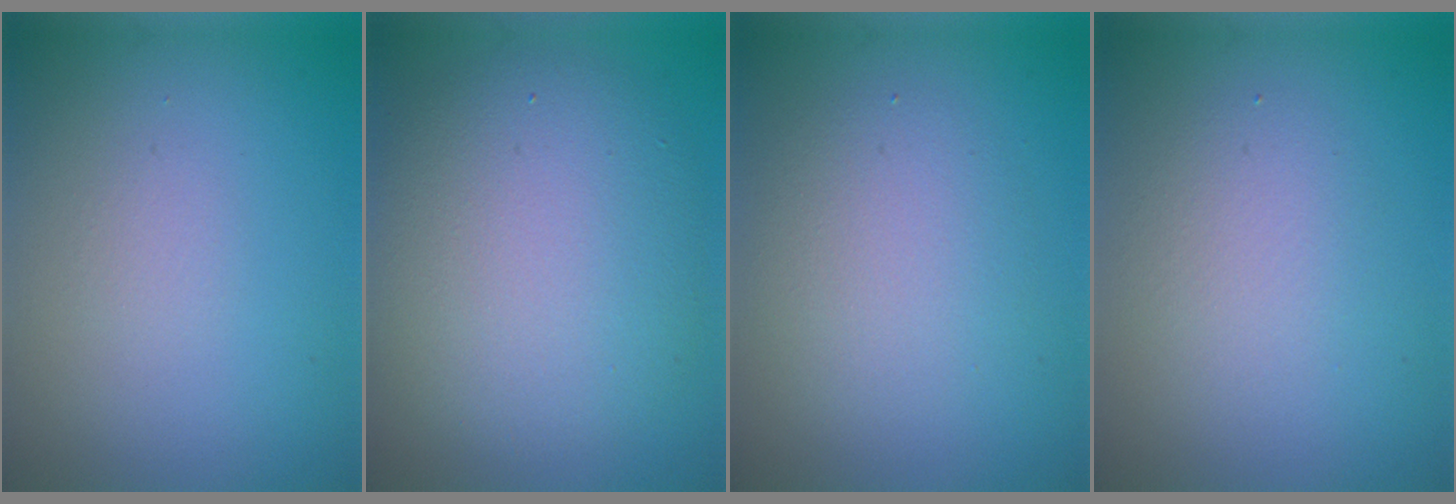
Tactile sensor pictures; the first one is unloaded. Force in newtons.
{"total": 8.8, "press": 8.8, "slide": 0.7}
{"total": 3.5, "press": 3.5, "slide": 0.1}
{"total": 2.3, "press": 2.3, "slide": 0.0}